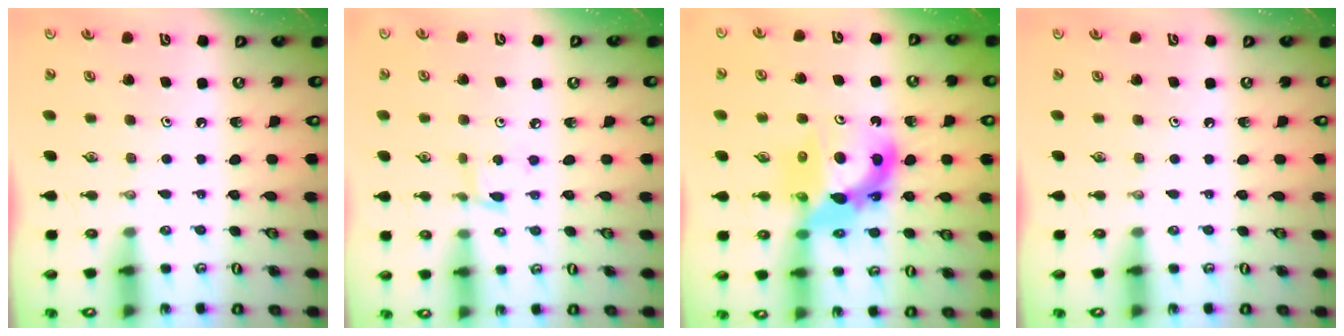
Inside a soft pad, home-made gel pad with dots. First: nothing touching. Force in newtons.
{"total": 2.7, "press": 2.7, "slide": 0.3}
{"total": 12.7, "press": 12.6, "slide": 1.3}
{"total": 0.0}